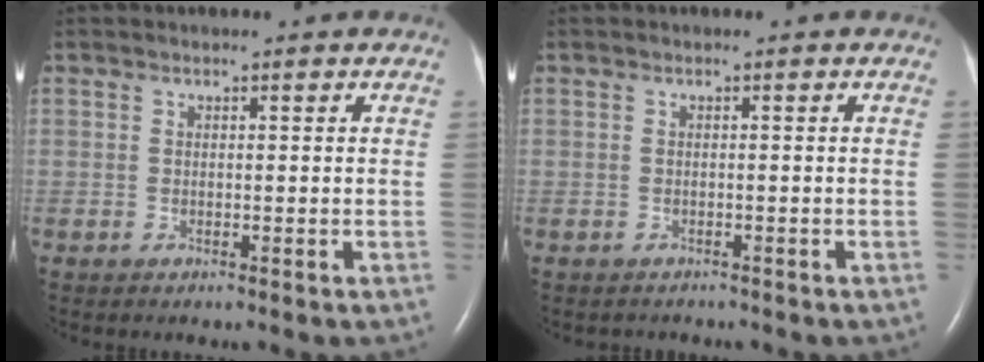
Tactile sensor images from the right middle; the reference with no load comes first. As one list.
[{"total": 1.5, "force": [-1.3, 0.7, 0.1], "torque": [-0.010, -0.001, -0.017]}]